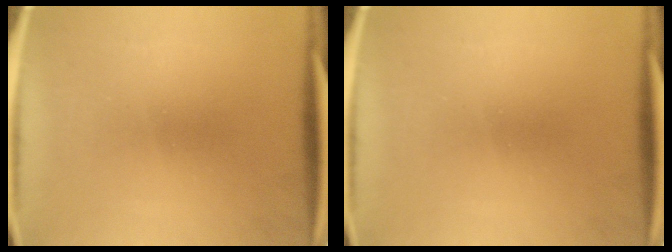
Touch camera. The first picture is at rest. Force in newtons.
{"total": 0.0}